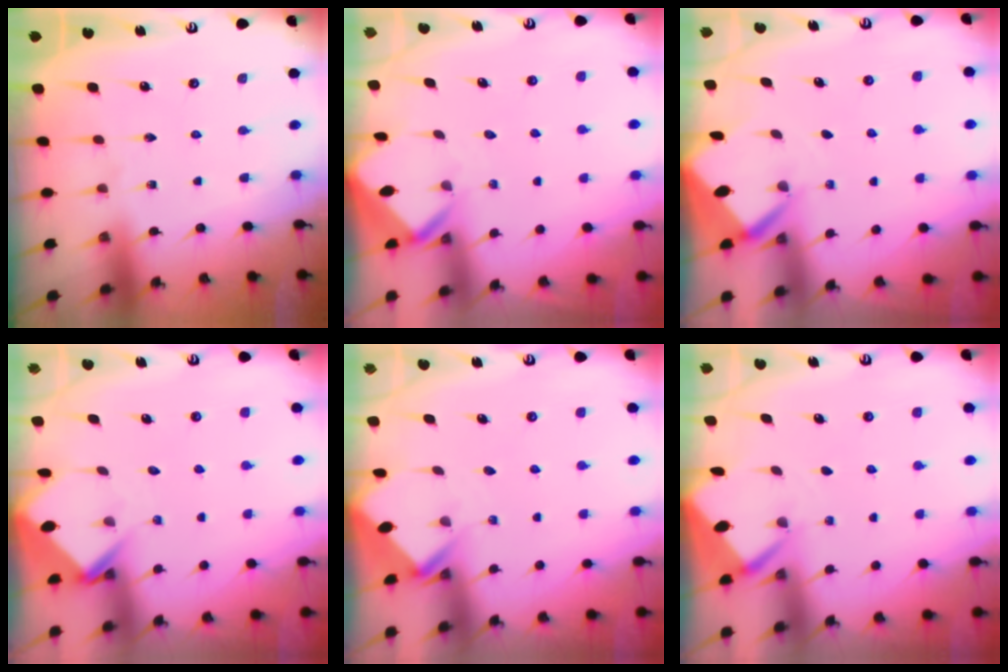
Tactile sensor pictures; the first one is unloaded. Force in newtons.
{"total": 2.8, "press": 2.8, "slide": 0.2}
{"total": 2.8, "press": 2.8, "slide": 0.2}
{"total": 3.9, "press": 3.9, "slide": 0.2}
{"total": 2.7, "press": 2.7, "slide": 0.2}
{"total": 2.6, "press": 2.6, "slide": 0.4}